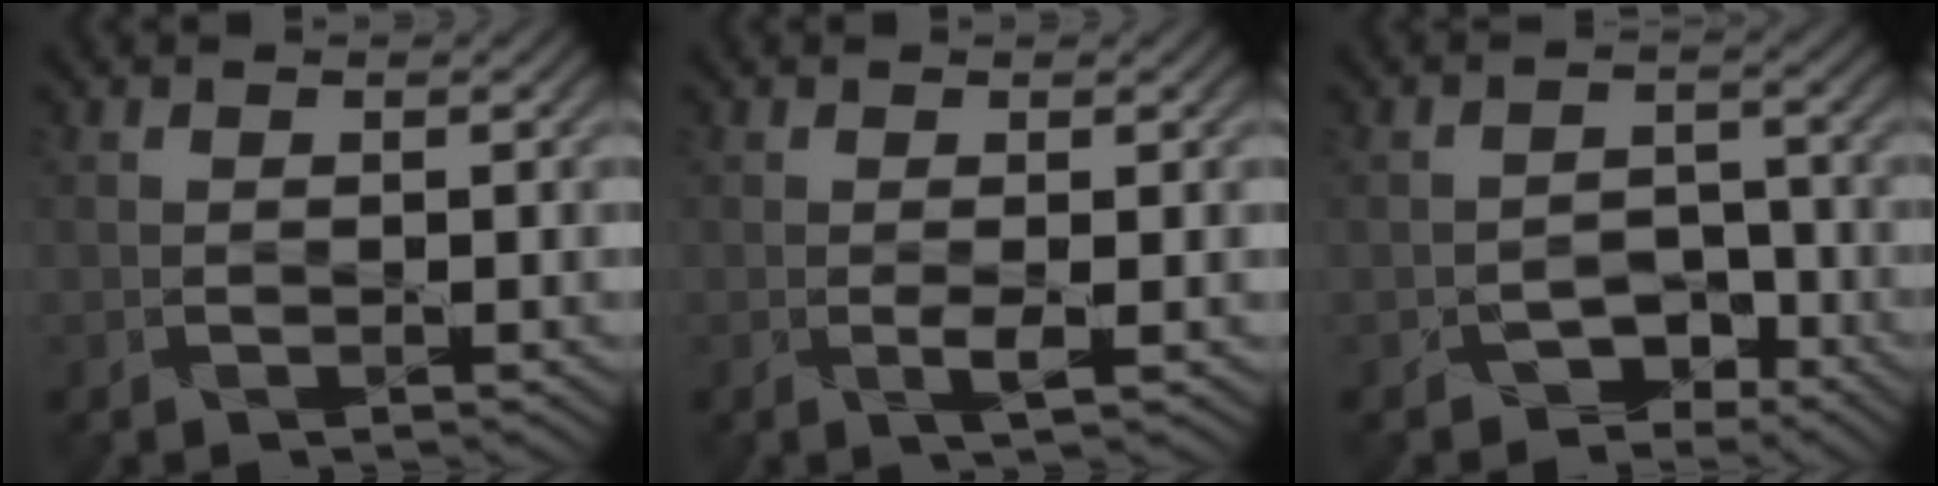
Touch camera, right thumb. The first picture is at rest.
{"total": 1.2, "force": [-0.1, -0.2, 1.2], "torque": [-0.024, 0.001, -0.005]}
{"total": 4.0, "force": [-3.1, 2.3, 1.1], "torque": [-0.010, 0.003, -0.056]}